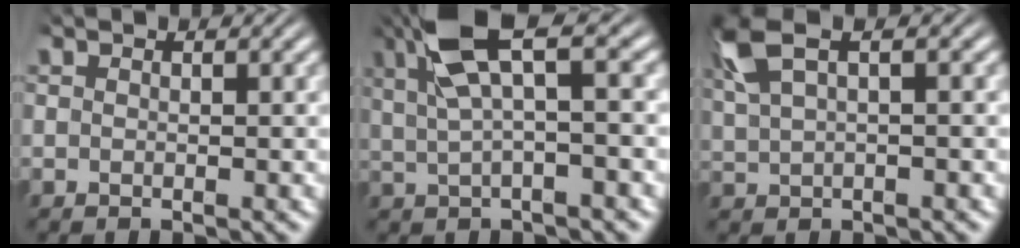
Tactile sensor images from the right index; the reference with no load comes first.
{"total": 7.3, "force": [2.8, 2.5, 6.2], "torque": [-0.106, 0.013, 0.044]}
{"total": 4.8, "force": [2.4, 2.2, 3.5], "torque": [-0.081, 0.013, 0.048]}